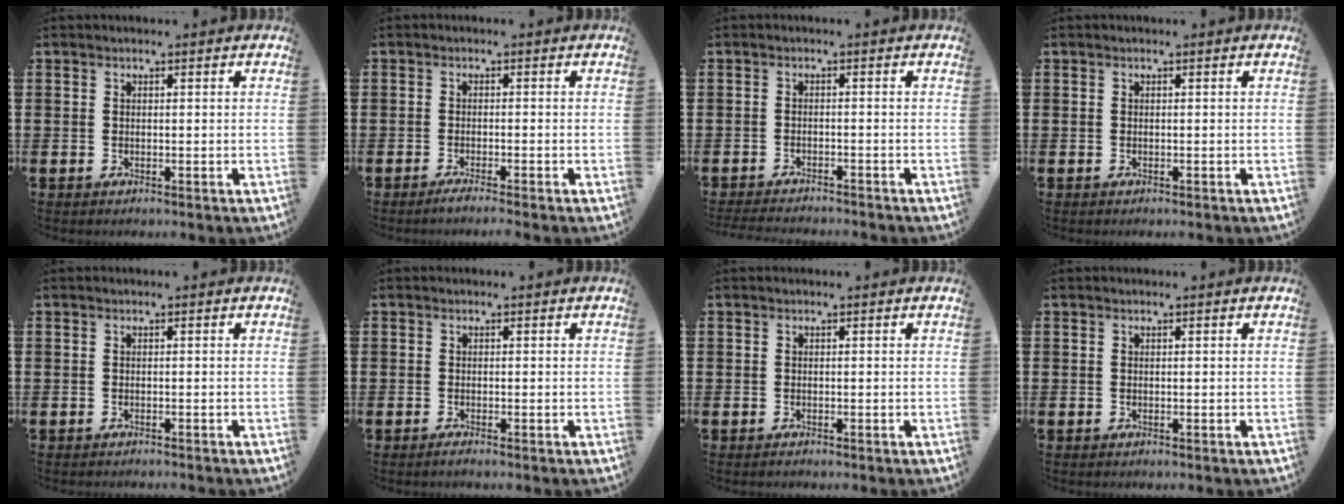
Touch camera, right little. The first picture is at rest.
{"total": 1.3, "force": [-1.0, -0.1, 0.8], "torque": [-0.012, -0.001, -0.019]}
{"total": 1.6, "force": [-1.6, -0.1, 0.1], "torque": [-0.004, 0.003, -0.032]}
{"total": 0.0}
{"total": 0.5, "force": [-0.5, -0.1, 0.0], "torque": [0.001, -0.001, -0.011]}
{"total": 0.5, "force": [-0.3, 0.0, 0.4], "torque": [-0.008, -0.002, -0.006]}
{"total": 0.0}
{"total": 0.0}